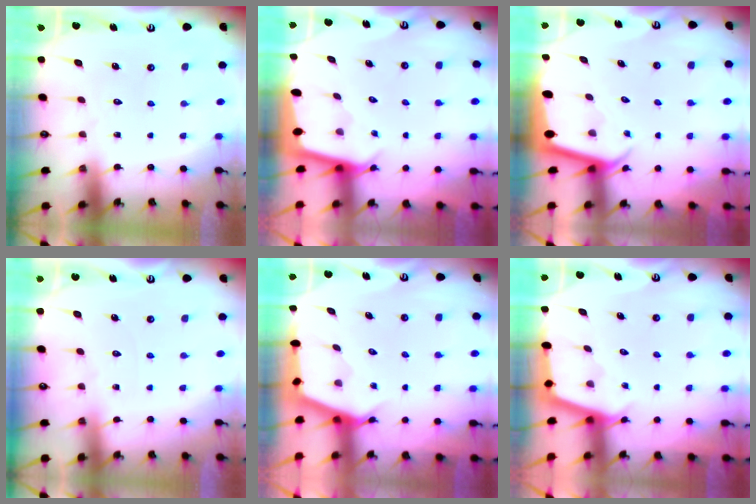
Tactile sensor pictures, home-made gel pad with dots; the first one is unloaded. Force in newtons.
{"total": 2.3, "press": 2.3, "slide": 0.2}
{"total": 2.4, "press": 2.4, "slide": 0.2}
{"total": 1.4, "press": 1.4, "slide": 0.3}
{"total": 2.7, "press": 2.7, "slide": 0.3}
{"total": 2.5, "press": 2.5, "slide": 0.1}